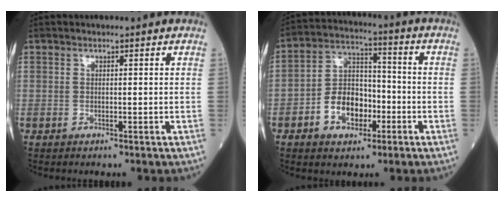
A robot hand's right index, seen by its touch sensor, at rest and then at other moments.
{"total": 9.3, "force": [-3.5, 5.8, 6.3], "torque": [-0.125, 0.023, -0.062]}